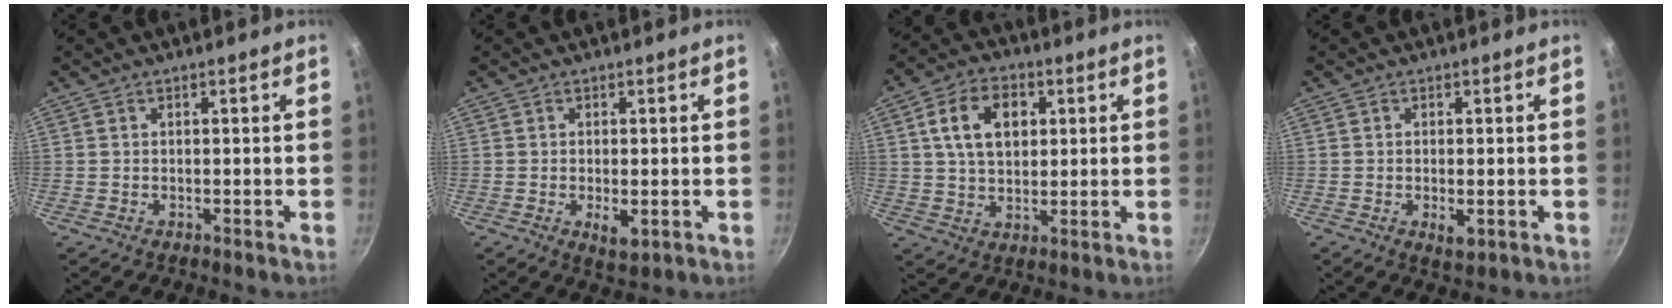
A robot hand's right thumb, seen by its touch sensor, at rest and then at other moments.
{"total": 3.8, "force": [-0.8, 1.7, 3.3], "torque": [-0.052, -0.009, -0.008]}
{"total": 11.1, "force": [2.9, 7.6, 7.5], "torque": [-0.114, 0.006, 0.048]}
{"total": 3.0, "force": [-0.7, 1.3, 2.6], "torque": [-0.045, -0.008, -0.009]}